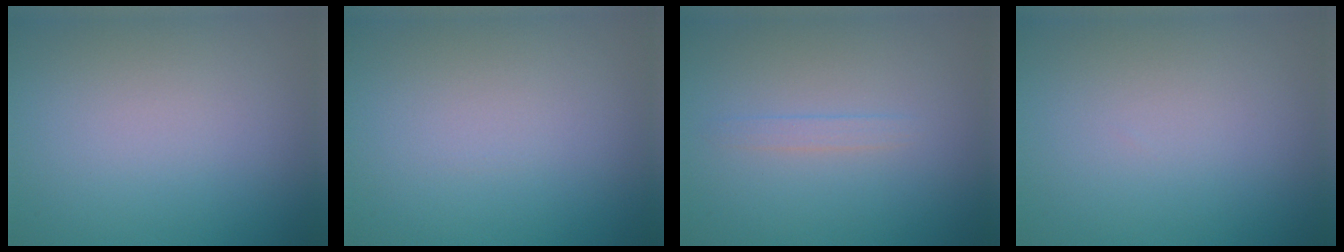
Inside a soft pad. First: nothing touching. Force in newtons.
{"total": 0.0}
{"total": 0.9, "press": 0.9, "slide": 0.0}
{"total": 0.0}